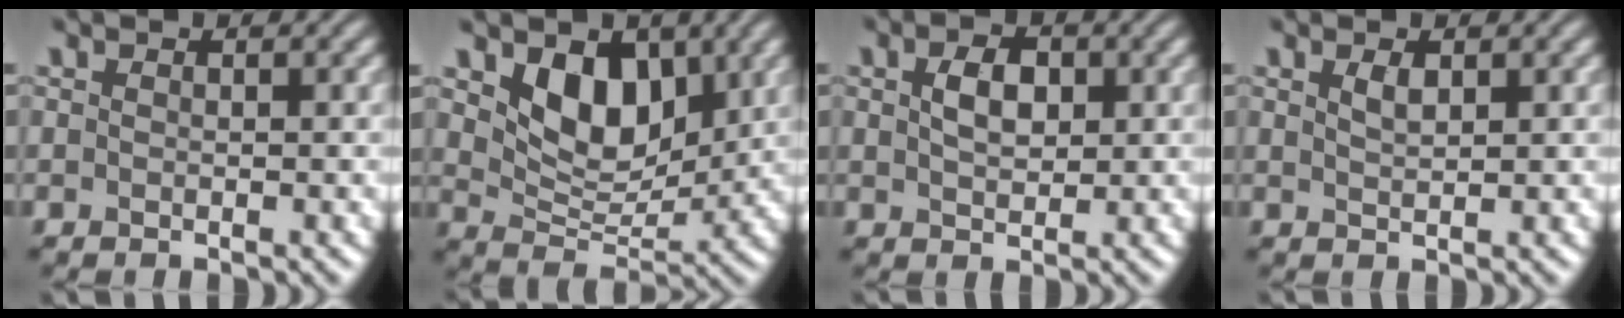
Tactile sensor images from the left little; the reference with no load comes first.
{"total": 5.8, "force": [2.5, 3.8, 3.7], "torque": [-0.071, -0.016, 0.040]}
{"total": 2.9, "force": [0.7, 1.8, 2.2], "torque": [-0.043, 0.003, 0.013]}
{"total": 1.1, "force": [0.7, 0.4, 0.8], "torque": [-0.018, 0.000, 0.015]}